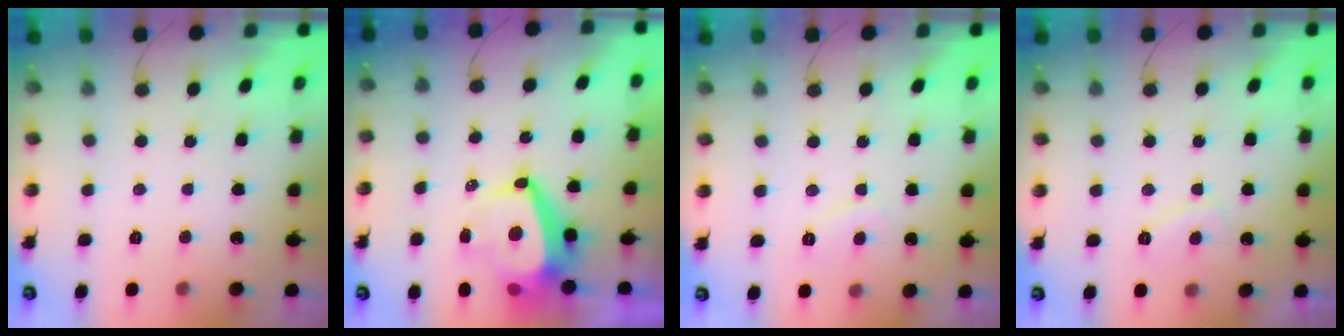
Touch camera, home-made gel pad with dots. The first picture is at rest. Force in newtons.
{"total": 8.4, "press": 8.4, "slide": 0.9}
{"total": 2.2, "press": 2.0, "slide": 0.8}
{"total": 2.5, "press": 2.4, "slide": 0.8}